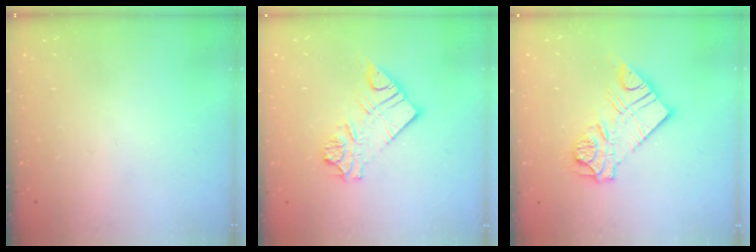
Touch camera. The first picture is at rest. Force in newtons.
{"total": 13.3, "press": 13.3, "slide": 1.4}
{"total": 14.2, "press": 14.1, "slide": 1.6}